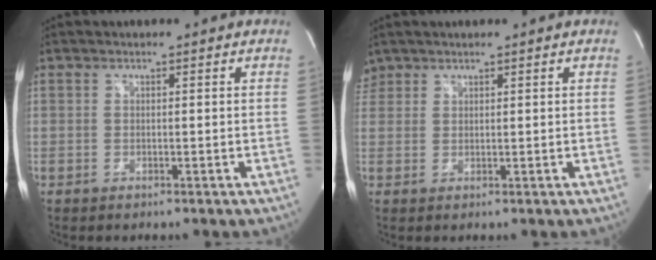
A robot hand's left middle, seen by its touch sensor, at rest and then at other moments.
{"total": 2.3, "force": [1.8, 1.4, -0.1], "torque": [0.001, 0.013, 0.037]}